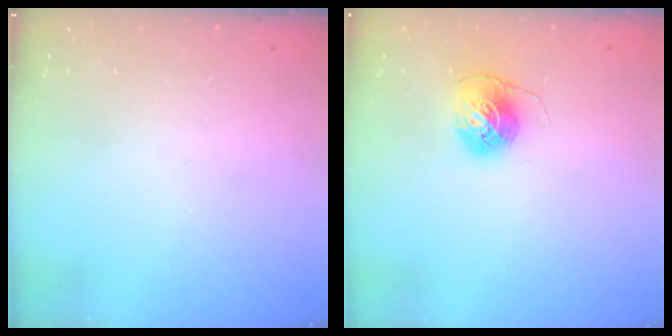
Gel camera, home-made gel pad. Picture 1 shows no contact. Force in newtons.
{"total": 7.1, "press": 7.1, "slide": 0.5}